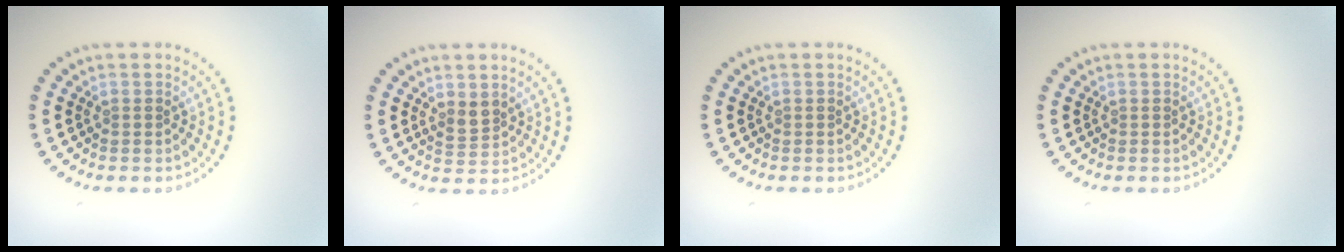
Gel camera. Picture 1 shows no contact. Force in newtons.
{"total": 1.7, "press": 1.4, "slide": 1.0}
{"total": 0.0}
{"total": 0.0}